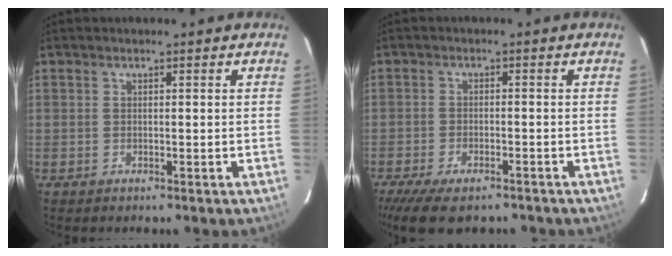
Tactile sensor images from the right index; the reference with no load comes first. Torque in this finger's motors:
{"motor_torque": [1.15, -0.97, 0.49, 0.11]}